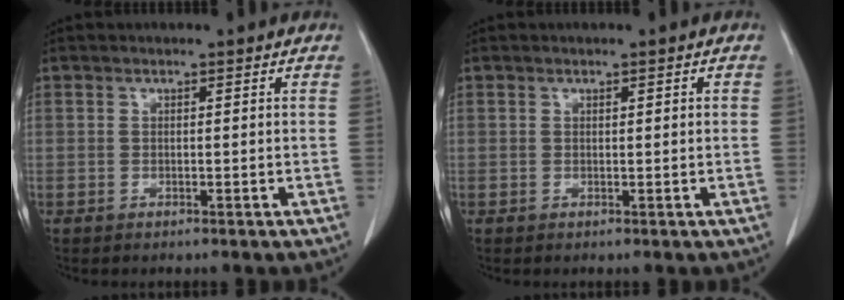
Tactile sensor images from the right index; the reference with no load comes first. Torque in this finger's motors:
{"motor_torque": [-0.02, -0.08, -0.09, -0.01]}